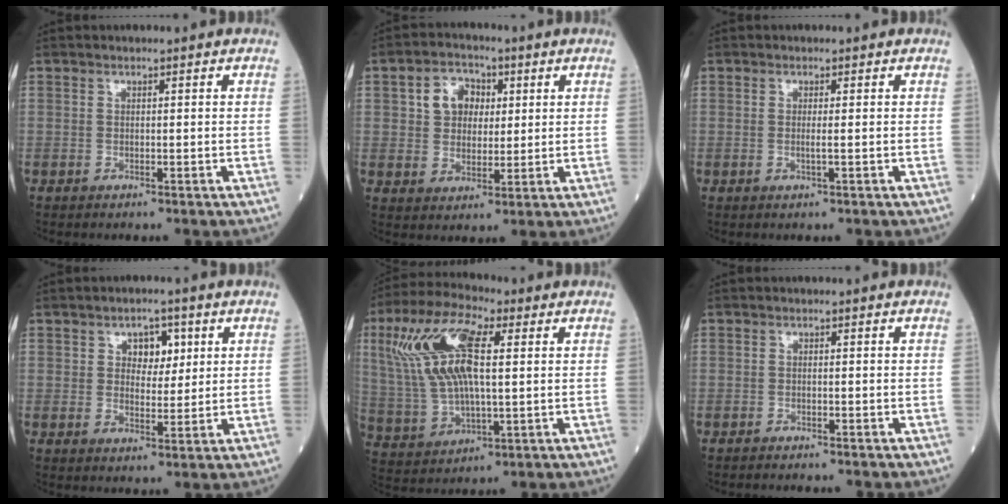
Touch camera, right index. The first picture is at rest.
{"total": 6.3, "force": [1.9, 4.8, 3.6], "torque": [-0.065, 0.020, 0.037]}
{"total": 0.9, "force": [-0.1, -0.3, 0.8], "torque": [-0.016, 0.000, -0.002]}
{"total": 4.4, "force": [1.7, 2.7, 3.0], "torque": [-0.039, 0.009, 0.029]}
{"total": 15.1, "force": [4.1, 5.0, 13.7], "torque": [-0.307, 0.025, 0.083]}
{"total": 2.3, "force": [-2.1, -0.1, 0.8], "torque": [-0.014, -0.003, -0.026]}